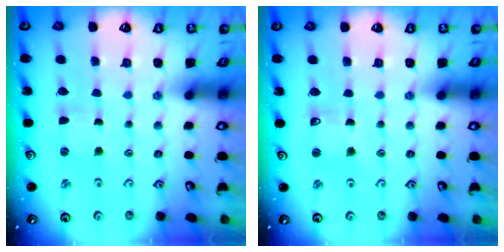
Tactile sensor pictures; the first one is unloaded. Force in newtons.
{"total": 1.0, "press": 1.0, "slide": 0.2}